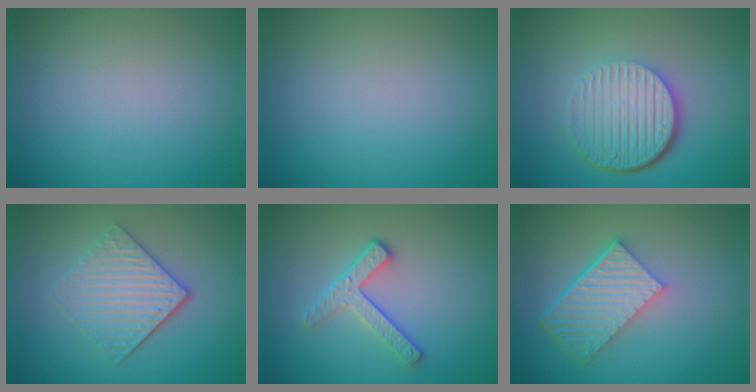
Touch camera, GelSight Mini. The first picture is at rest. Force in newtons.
{"total": 0.0}
{"total": 6.6, "press": 4.4, "slide": 5.0}
{"total": 4.1, "press": 3.4, "slide": 2.3}
{"total": 2.9, "press": 2.3, "slide": 1.7}
{"total": 6.1, "press": 4.2, "slide": 4.4}